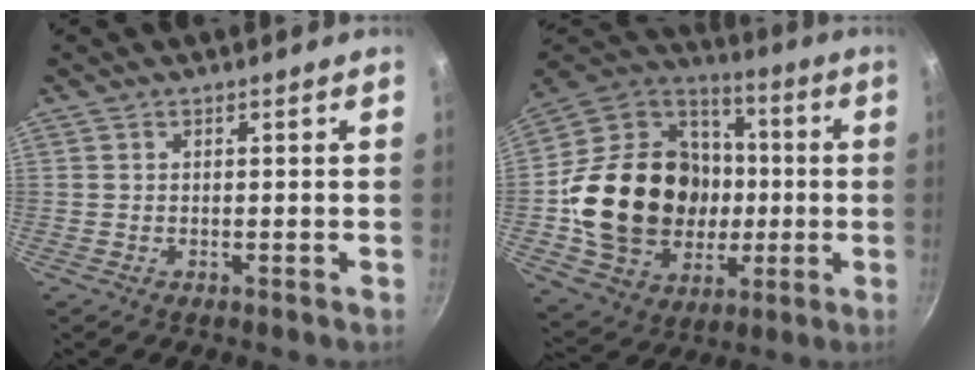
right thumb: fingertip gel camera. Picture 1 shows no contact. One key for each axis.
{"total": 27.4, "fx": -1.9, "fy": 22.2, "fz": 15.9, "tx": -0.258, "ty": 0.032, "tz": -0.015}